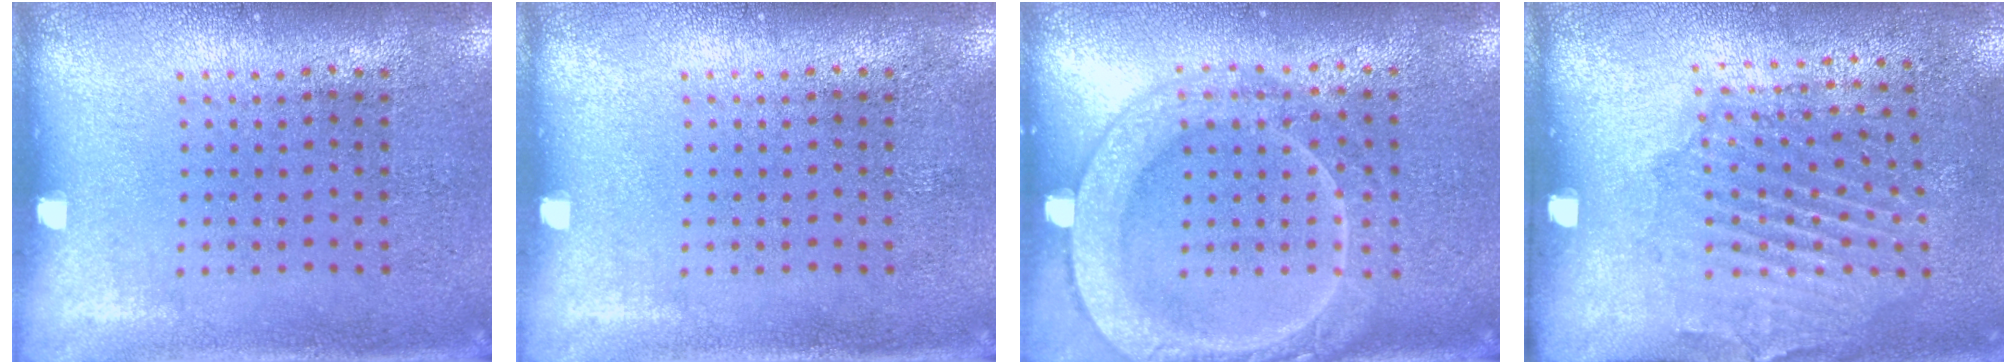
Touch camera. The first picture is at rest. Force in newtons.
{"total": 0.0}
{"total": 2.0, "press": 2.0, "slide": 0.3}
{"total": 1.8, "press": 1.5, "slide": 0.9}